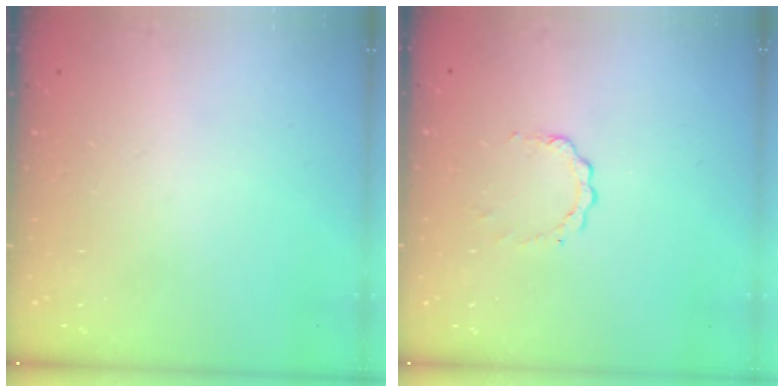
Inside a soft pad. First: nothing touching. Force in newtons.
{"total": 2.5, "press": 2.5, "slide": 0.3}